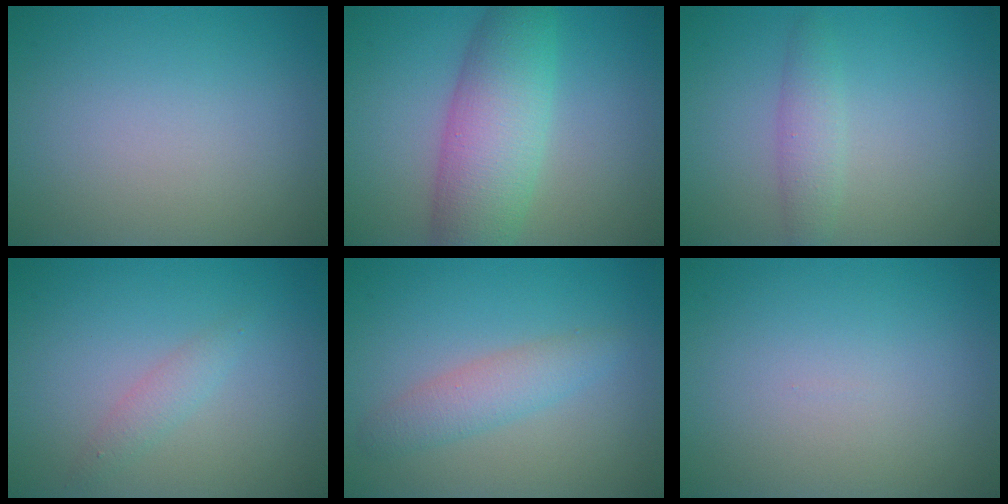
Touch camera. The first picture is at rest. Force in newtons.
{"total": 7.3, "press": 7.3, "slide": 0.2}
{"total": 2.0, "press": 2.0, "slide": 0.1}
{"total": 1.4, "press": 1.4, "slide": 0.0}
{"total": 2.6, "press": 2.6, "slide": 0.1}
{"total": 0.0}